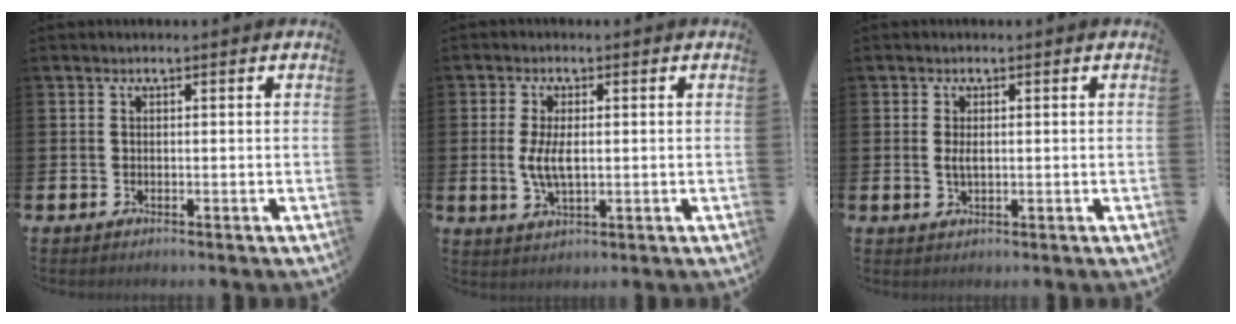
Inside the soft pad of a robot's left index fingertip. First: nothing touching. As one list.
[{"total": 4.4, "force": [0.2, 2.0, 4.0], "torque": [-0.079, 0.001, -0.001]}, {"total": 1.8, "force": [0.2, 0.8, 1.6], "torque": [-0.027, 0.001, 0.000]}]